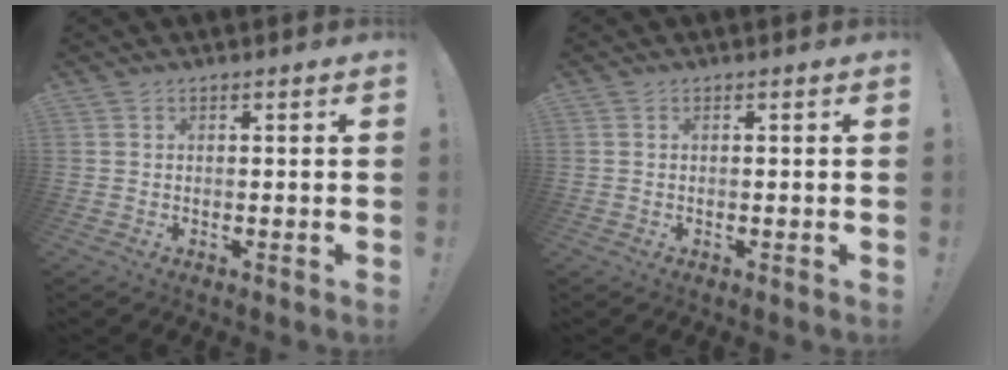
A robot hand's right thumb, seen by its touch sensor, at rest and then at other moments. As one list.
[{"total": 0.0}]